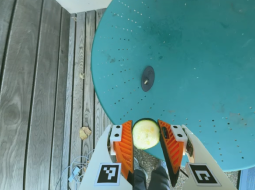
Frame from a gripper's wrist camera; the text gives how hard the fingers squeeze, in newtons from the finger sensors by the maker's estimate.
{"total": 11.0, "left": 11.4, "right": 10.5}